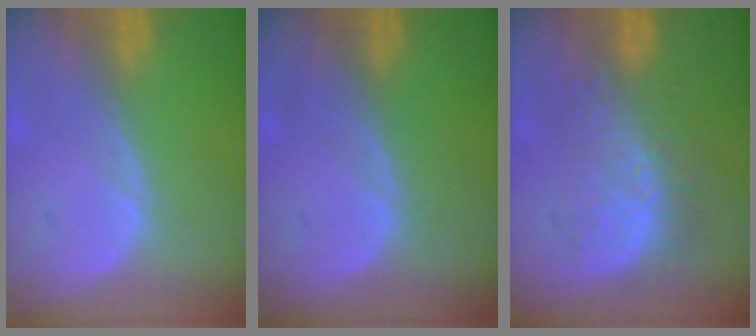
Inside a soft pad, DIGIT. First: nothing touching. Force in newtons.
{"total": 0.0}
{"total": 8.9, "press": 8.4, "slide": 2.9}